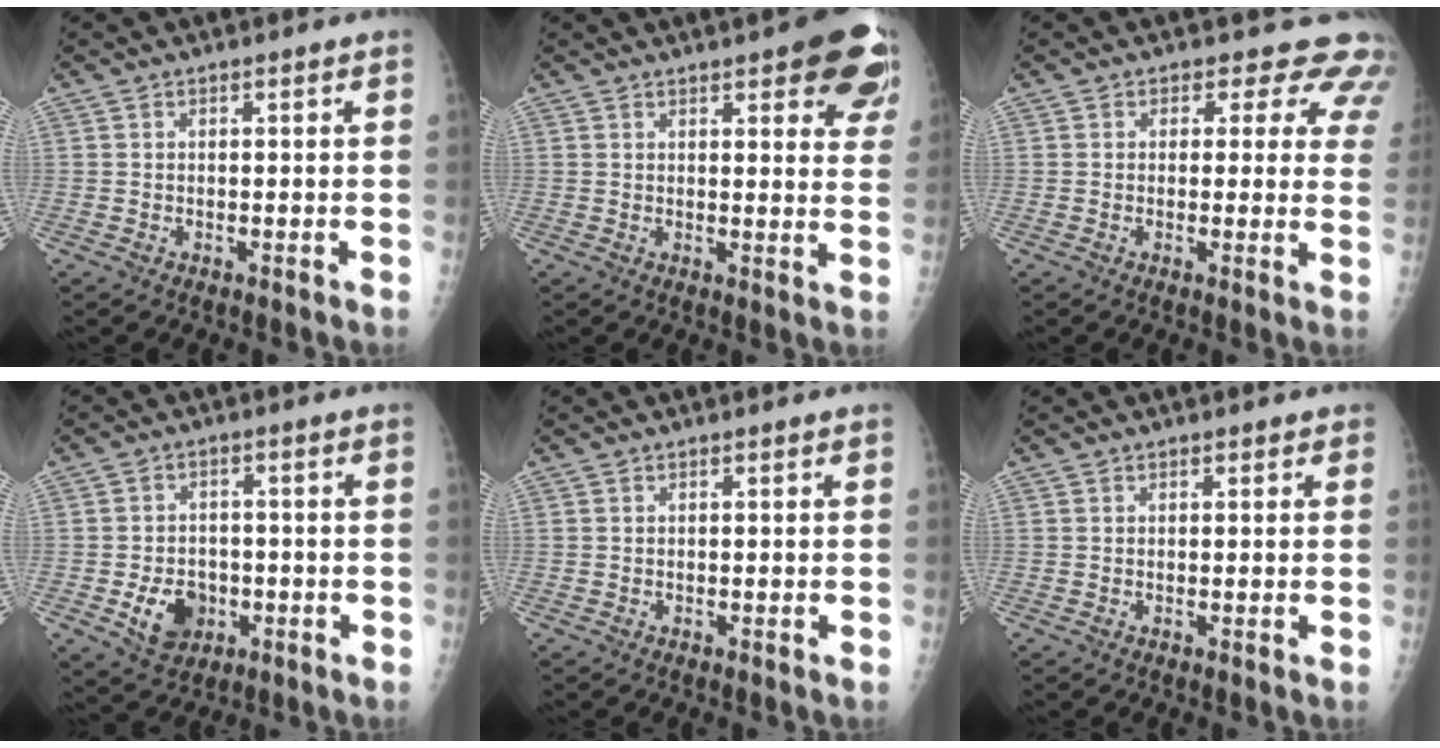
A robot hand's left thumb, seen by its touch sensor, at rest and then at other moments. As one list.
[{"total": 12.9, "force": [7.6, 4.2, 9.6], "torque": [-0.082, -0.030, 0.080]}, {"total": 9.0, "force": [6.7, 5.2, 2.9], "torque": [0.023, -0.023, 0.050]}, {"total": 7.7, "force": [-2.4, 5.9, 4.3], "torque": [-0.047, 0.007, -0.033]}, {"total": 0.0}, {"total": 0.8, "force": [0.5, 0.6, 0.1], "torque": [0.008, -0.002, 0.003]}]